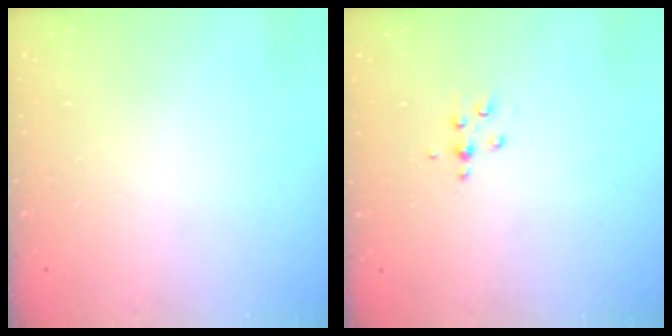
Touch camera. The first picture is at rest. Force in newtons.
{"total": 3.8, "press": 3.7, "slide": 0.4}